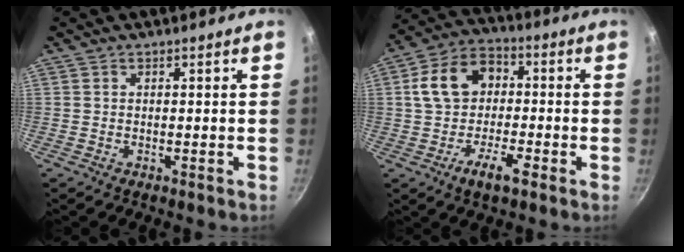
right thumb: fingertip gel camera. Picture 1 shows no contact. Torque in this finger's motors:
{"motor_torque": [-0.42, 0.76, 0.63, -0.59, 0.11]}